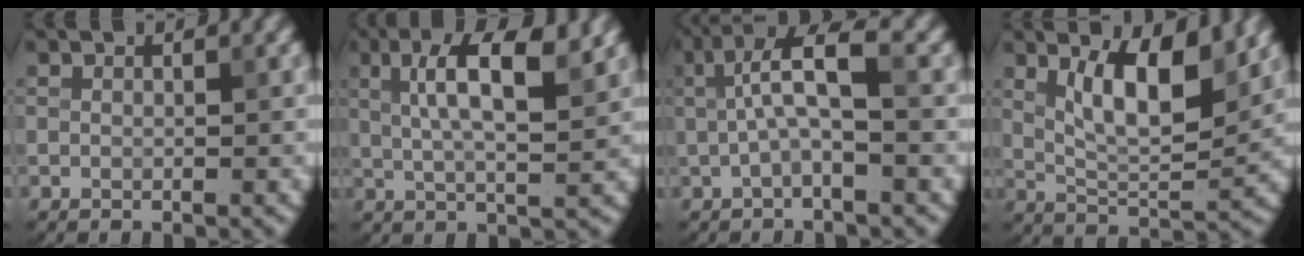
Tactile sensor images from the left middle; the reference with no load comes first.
{"total": 7.3, "force": [2.6, 2.1, 6.5], "torque": [-0.109, 0.008, 0.042]}
{"total": 4.8, "force": [0.6, 1.3, 4.6], "torque": [-0.089, 0.018, 0.003]}
{"total": 6.9, "force": [2.7, 2.4, 5.8], "torque": [-0.100, -0.004, 0.051]}